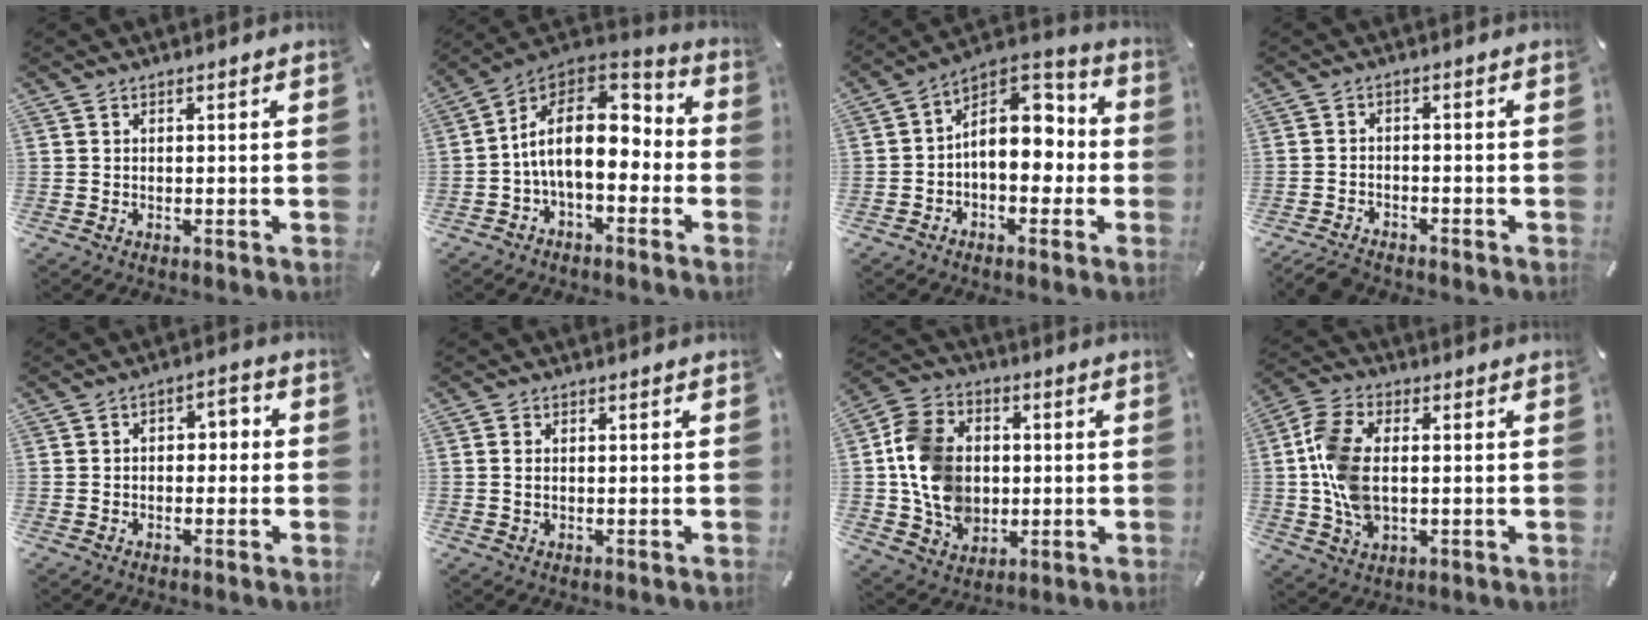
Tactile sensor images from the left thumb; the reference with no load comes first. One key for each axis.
{"total": 16.6, "fx": -0.7, "fy": 10.4, "fz": 12.9, "tx": -0.235, "ty": 0.005, "tz": -0.012}
{"total": 13.0, "fx": 0.4, "fy": 9.3, "fz": 9.1, "tx": -0.110, "ty": -0.009, "tz": 0.004}
{"total": 3.9, "fx": -3.5, "fy": 1.3, "fz": 1.0, "tx": -0.034, "ty": 0.010, "tz": -0.073}
{"total": 3.2, "fx": -1.6, "fy": 2.0, "fz": 1.9, "tx": -0.026, "ty": 0.017, "tz": -0.035}
{"total": 1.7, "fx": 0.1, "fy": 1.1, "fz": 1.3, "tx": -0.027, "ty": 0.005, "tz": 0.001}
{"total": 14.1, "fx": -0.3, "fy": 12.0, "fz": 7.5, "tx": -0.162, "ty": 0.019, "tz": -0.001}
{"total": 11.3, "fx": -0.1, "fy": 7.1, "fz": 8.7, "tx": -0.202, "ty": 0.006, "tz": -0.002}